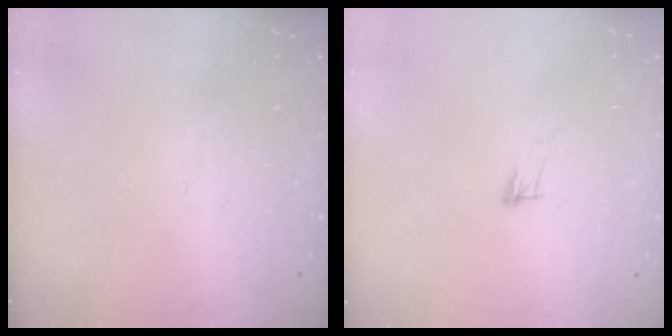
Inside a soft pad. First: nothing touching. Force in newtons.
{"total": 6.3, "press": 6.2, "slide": 1.0}